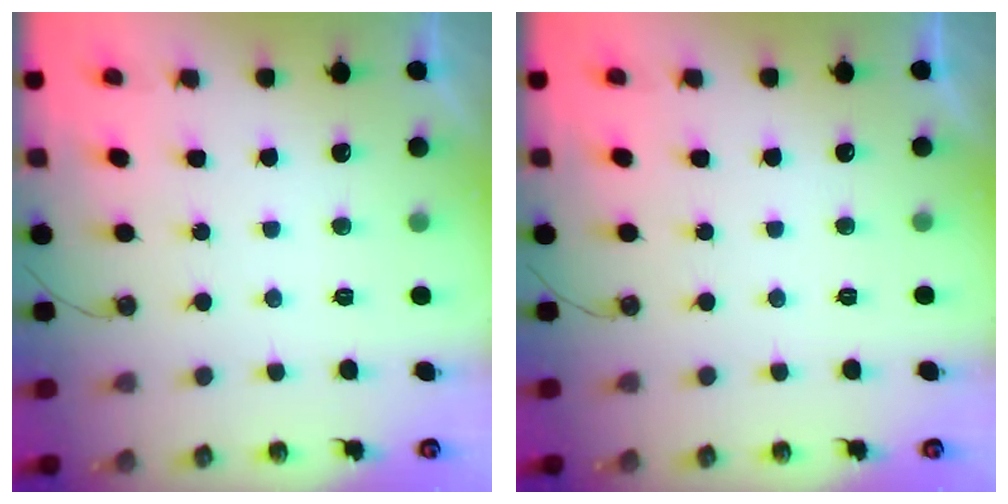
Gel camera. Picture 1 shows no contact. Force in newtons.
{"total": 0.0}